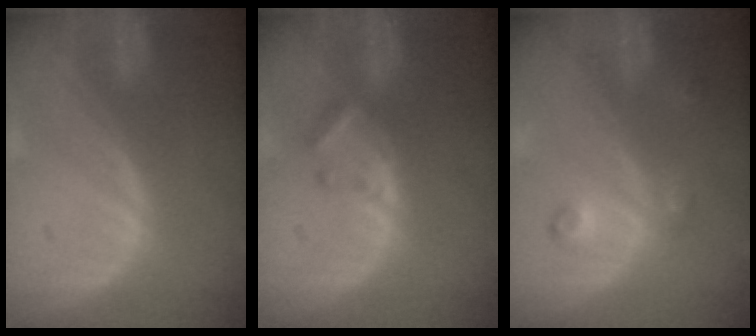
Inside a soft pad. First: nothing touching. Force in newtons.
{"total": 3.0, "press": 3.0, "slide": 0.4}
{"total": 3.5, "press": 3.2, "slide": 1.4}